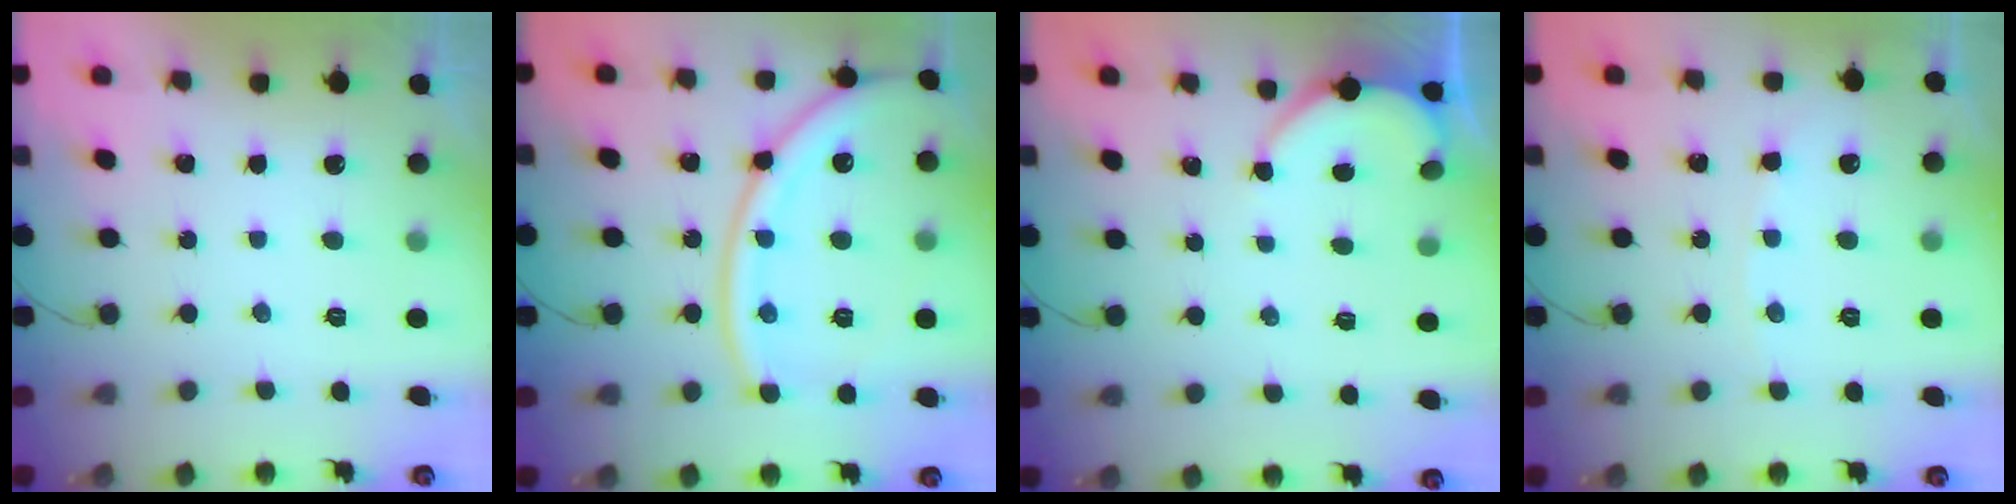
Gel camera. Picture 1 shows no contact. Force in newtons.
{"total": 17.0, "press": 16.9, "slide": 2.1}
{"total": 2.9, "press": 2.8, "slide": 0.4}
{"total": 3.5, "press": 3.5, "slide": 0.4}